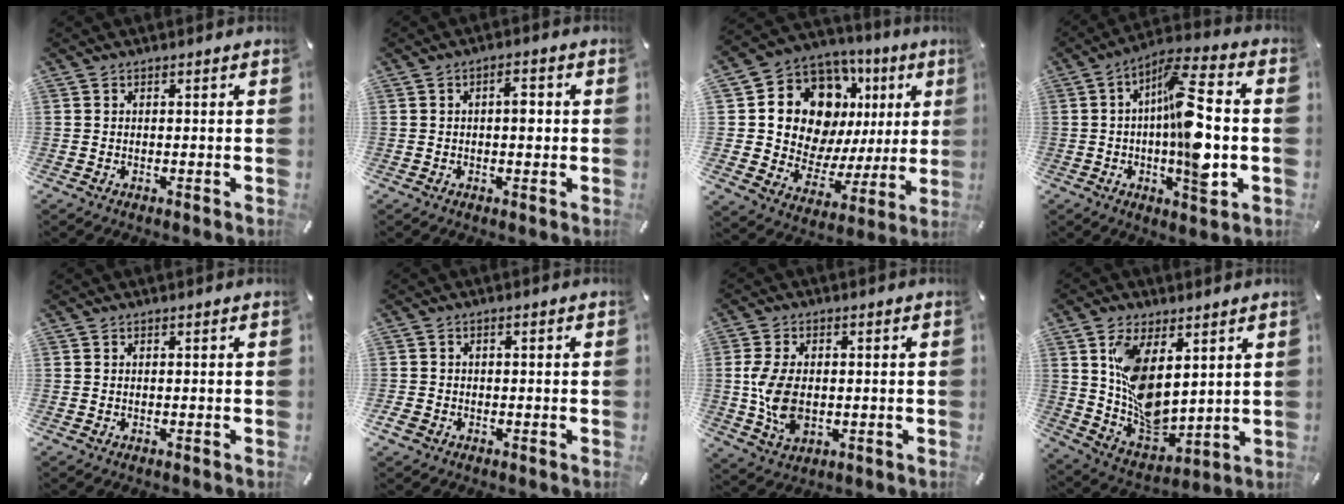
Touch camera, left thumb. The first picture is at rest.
{"total": 3.8, "force": [0.3, 1.9, 3.3], "torque": [-0.042, -0.002, -0.002]}
{"total": 16.1, "force": [7.5, 11.9, 7.8], "torque": [-0.134, -0.061, 0.147]}
{"total": 16.5, "force": [-1.1, 5.0, 15.7], "torque": [-0.254, -0.005, -0.025]}
{"total": 0.0}
{"total": 1.9, "force": [-0.9, 1.5, 0.8], "torque": [-0.014, 0.004, -0.018]}
{"total": 9.8, "force": [-0.3, 6.4, 7.3], "torque": [-0.174, -0.001, -0.006]}
{"total": 12.9, "force": [3.8, 8.3, 9.1], "torque": [-0.177, -0.018, 0.077]}